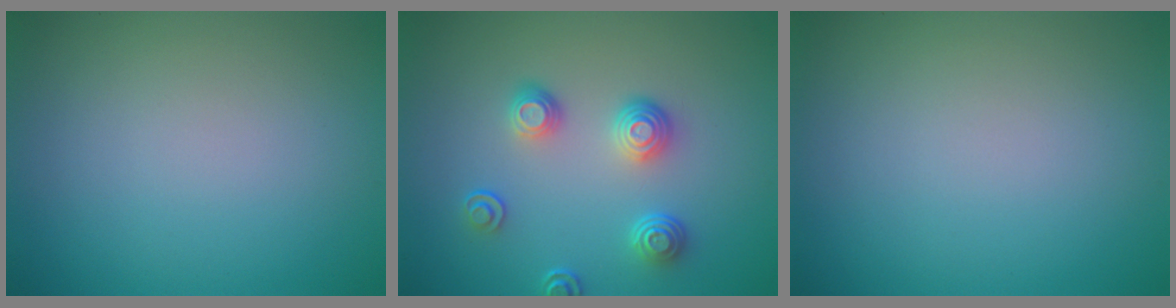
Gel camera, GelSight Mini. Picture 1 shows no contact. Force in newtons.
{"total": 3.5, "press": 2.8, "slide": 2.2}
{"total": 0.0}